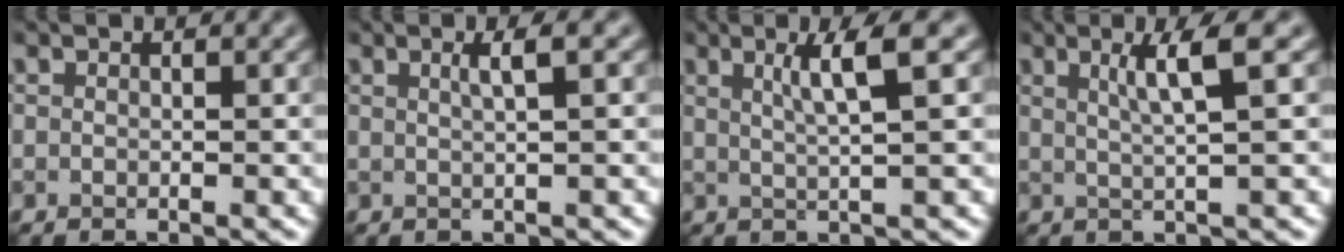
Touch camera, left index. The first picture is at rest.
{"total": 2.1, "force": [0.7, 0.5, 1.9], "torque": [-0.027, 0.007, 0.006]}
{"total": 3.7, "force": [1.4, 0.4, 3.4], "torque": [-0.047, 0.006, 0.022]}
{"total": 3.6, "force": [1.3, 0.4, 3.3], "torque": [-0.047, 0.004, 0.021]}